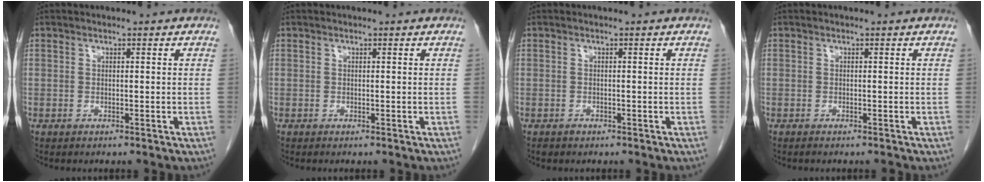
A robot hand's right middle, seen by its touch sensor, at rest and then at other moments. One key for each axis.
{"total": 0.0}
{"total": 0.6, "fx": -0.5, "fy": 0.4, "fz": 0.1, "tx": -0.006, "ty": 0.000, "tz": -0.008}
{"total": 0.8, "fx": -0.7, "fy": -0.1, "fz": 0.3, "tx": -0.004, "ty": -0.001, "tz": -0.013}